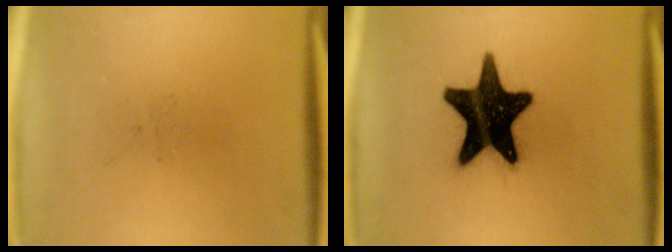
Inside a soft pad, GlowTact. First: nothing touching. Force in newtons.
{"total": 19.5}